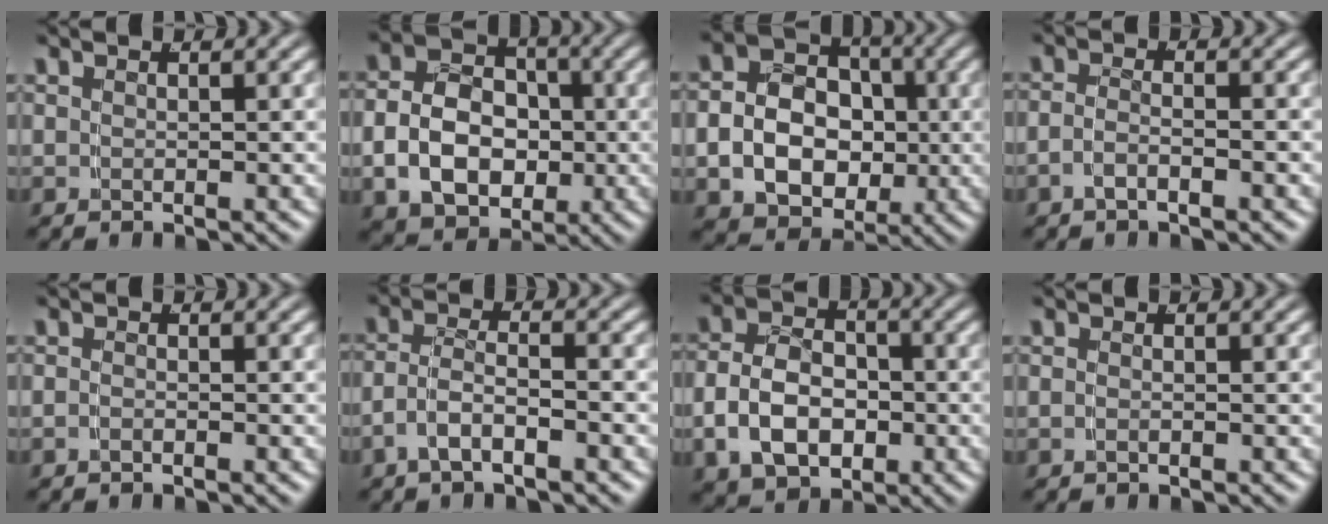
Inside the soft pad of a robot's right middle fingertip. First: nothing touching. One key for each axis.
{"total": 10.5, "fx": -1.8, "fy": 8.6, "fz": 5.7, "tx": -0.104, "ty": -0.021, "tz": -0.033}
{"total": 11.4, "fx": -1.5, "fy": 9.8, "fz": 5.6, "tx": -0.118, "ty": -0.034, "tz": -0.028}
{"total": 2.0, "fx": -1.5, "fy": 0.5, "fz": 1.2, "tx": -0.027, "ty": -0.007, "tz": -0.027}
{"total": 0.8, "fx": -0.8, "fy": 0.0, "fz": 0.3, "tx": -0.006, "ty": -0.001, "tz": -0.018}
{"total": 3.5, "fx": -1.8, "fy": 1.8, "fz": 2.3, "tx": -0.047, "ty": -0.011, "tz": -0.033}
{"total": 8.5, "fx": -1.6, "fy": 6.6, "fz": 5.0, "tx": -0.093, "ty": -0.015, "tz": -0.027}
{"total": 0.6, "fx": -0.5, "fy": 0.0, "fz": 0.4, "tx": -0.007, "ty": -0.002, "tz": -0.010}